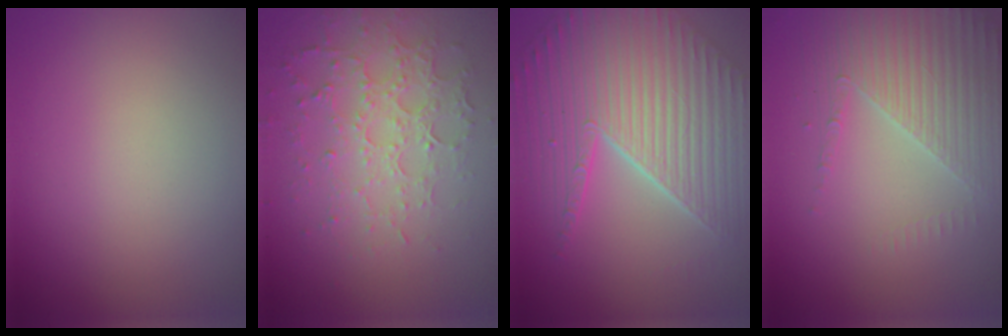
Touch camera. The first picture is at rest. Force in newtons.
{"total": 5.0, "press": 3.5, "slide": 3.6}
{"total": 8.1, "press": 6.1, "slide": 5.3}
{"total": 4.4, "press": 3.5, "slide": 2.6}